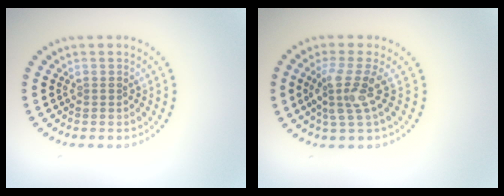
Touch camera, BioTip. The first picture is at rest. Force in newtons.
{"total": 3.3, "press": 2.5, "slide": 2.1}